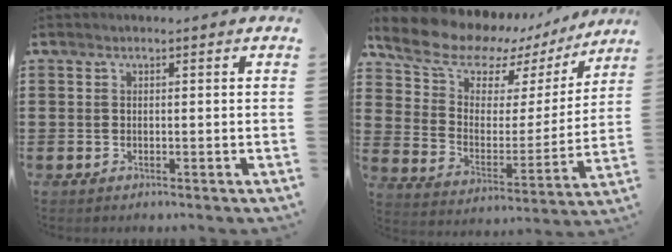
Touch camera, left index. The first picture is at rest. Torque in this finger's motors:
{"motor_torque": [2.14, 0.00, 0.51, 0.10]}